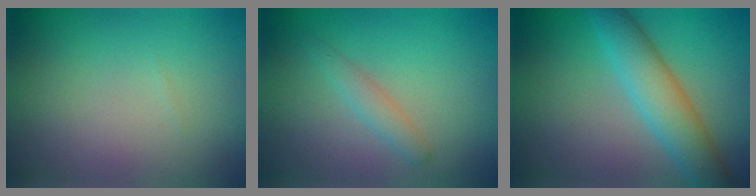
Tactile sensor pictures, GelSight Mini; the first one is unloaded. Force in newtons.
{"total": 1.6, "press": 1.6, "slide": 0.1}
{"total": 5.1, "press": 5.1, "slide": 0.2}